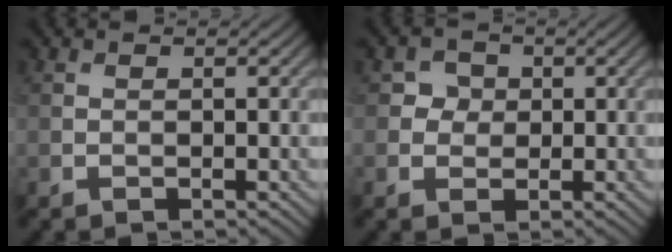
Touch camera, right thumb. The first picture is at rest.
{"total": 2.4, "force": [0.5, 2.2, 0.7], "torque": [-0.012, -0.002, 0.006]}